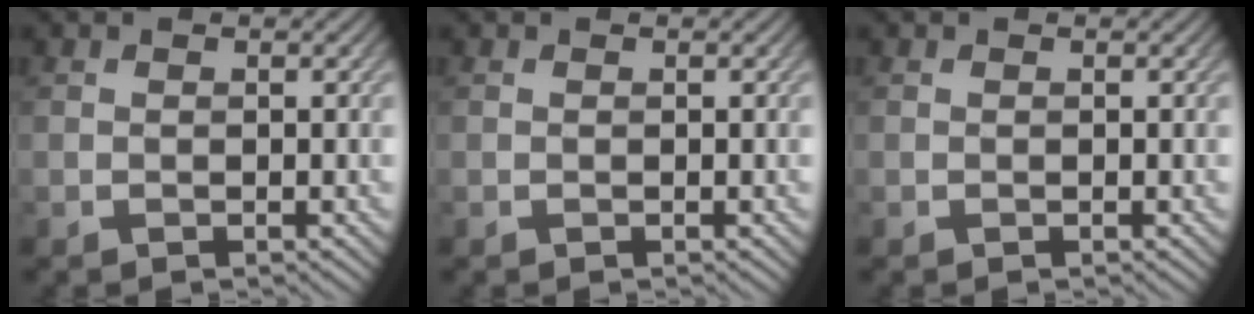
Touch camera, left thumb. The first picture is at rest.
{"total": 0.0}
{"total": 0.0}